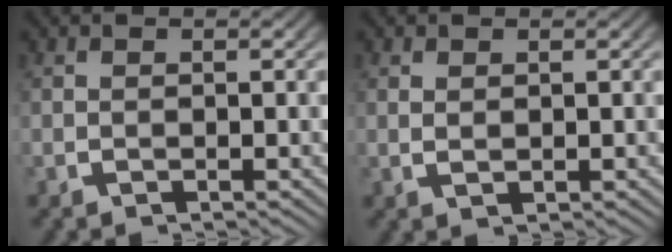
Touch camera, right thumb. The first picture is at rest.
{"total": 0.7, "force": [0.4, 0.2, 0.5], "torque": [-0.012, -0.005, 0.014]}